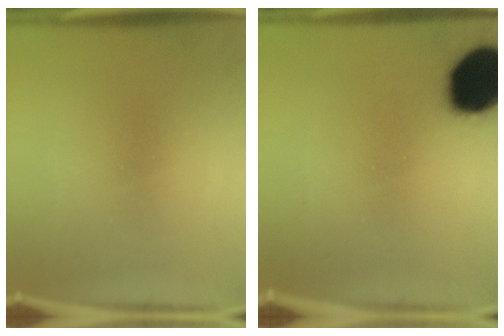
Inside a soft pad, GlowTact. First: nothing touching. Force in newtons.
{"total": 19.2}